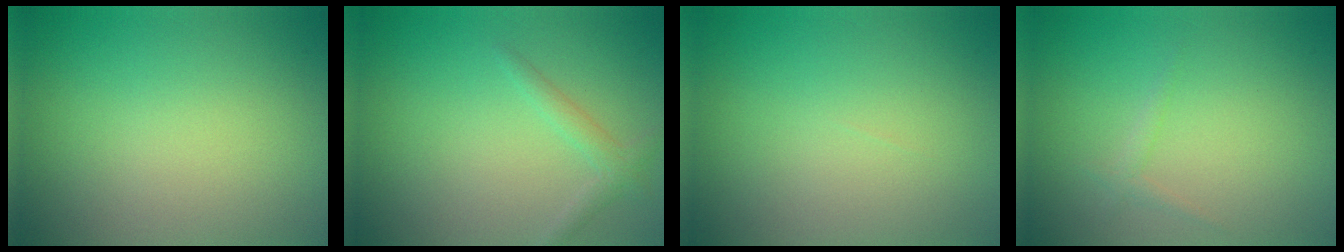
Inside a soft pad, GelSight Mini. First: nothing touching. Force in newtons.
{"total": 1.5, "press": 1.5, "slide": 0.1}
{"total": 0.0}
{"total": 0.9, "press": 0.9, "slide": 0.1}